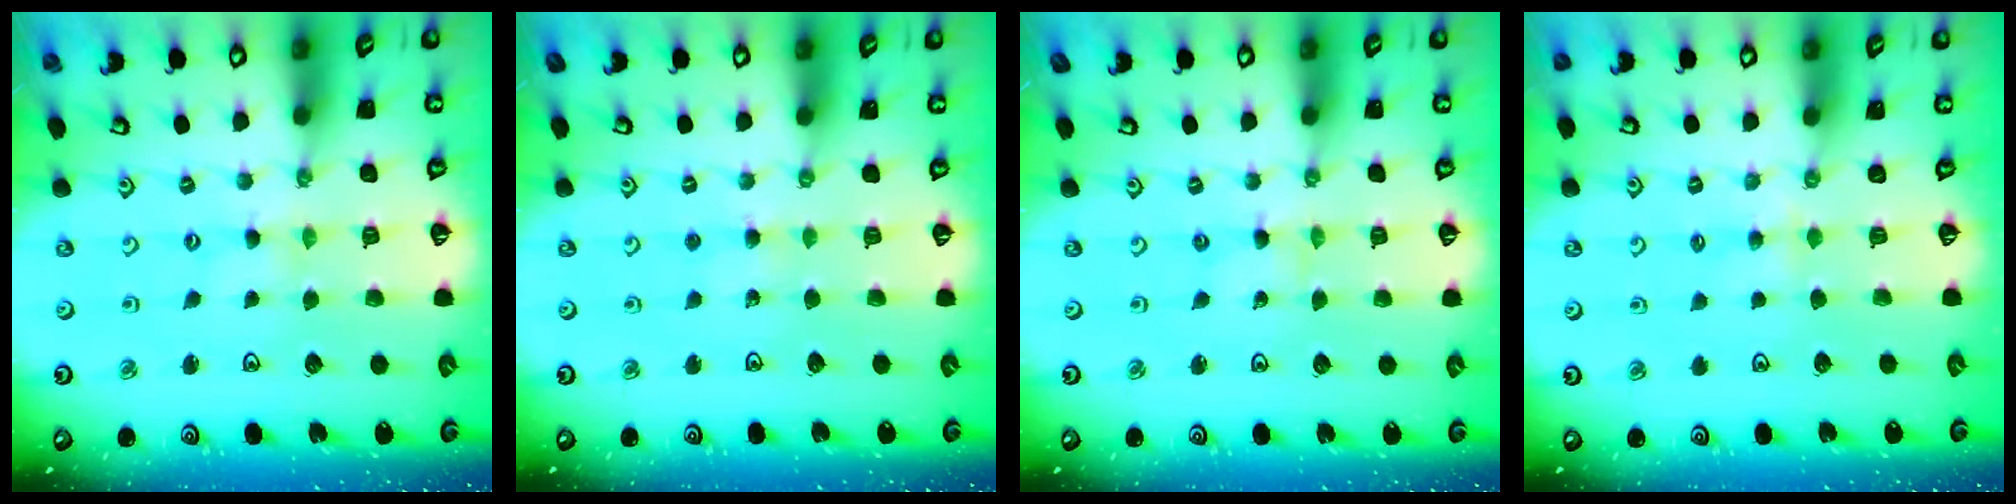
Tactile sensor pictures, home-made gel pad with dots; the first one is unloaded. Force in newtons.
{"total": 3.7, "press": 3.7, "slide": 0.4}
{"total": 0.6, "press": 0.6, "slide": 0.1}
{"total": 2.7, "press": 2.6, "slide": 0.4}